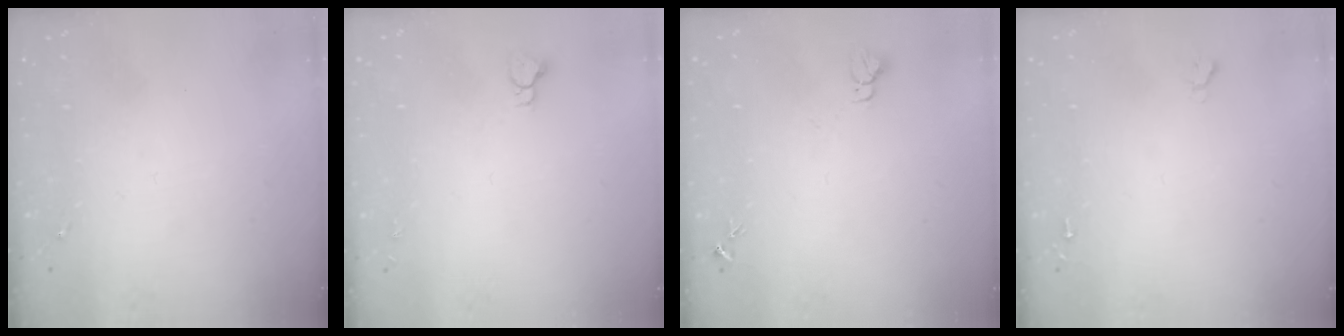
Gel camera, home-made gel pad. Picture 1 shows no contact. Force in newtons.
{"total": 2.9, "press": 2.9, "slide": 0.2}
{"total": 4.1, "press": 4.1, "slide": 0.3}
{"total": 1.6, "press": 1.6, "slide": 0.2}